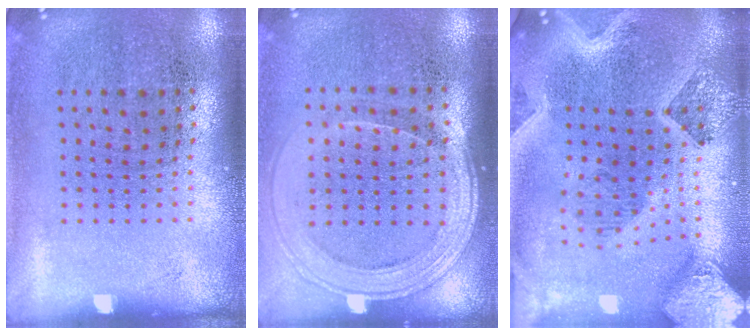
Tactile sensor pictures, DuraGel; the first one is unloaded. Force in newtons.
{"total": 1.6, "press": 1.4, "slide": 0.7}
{"total": 4.2, "press": 3.3, "slide": 2.6}